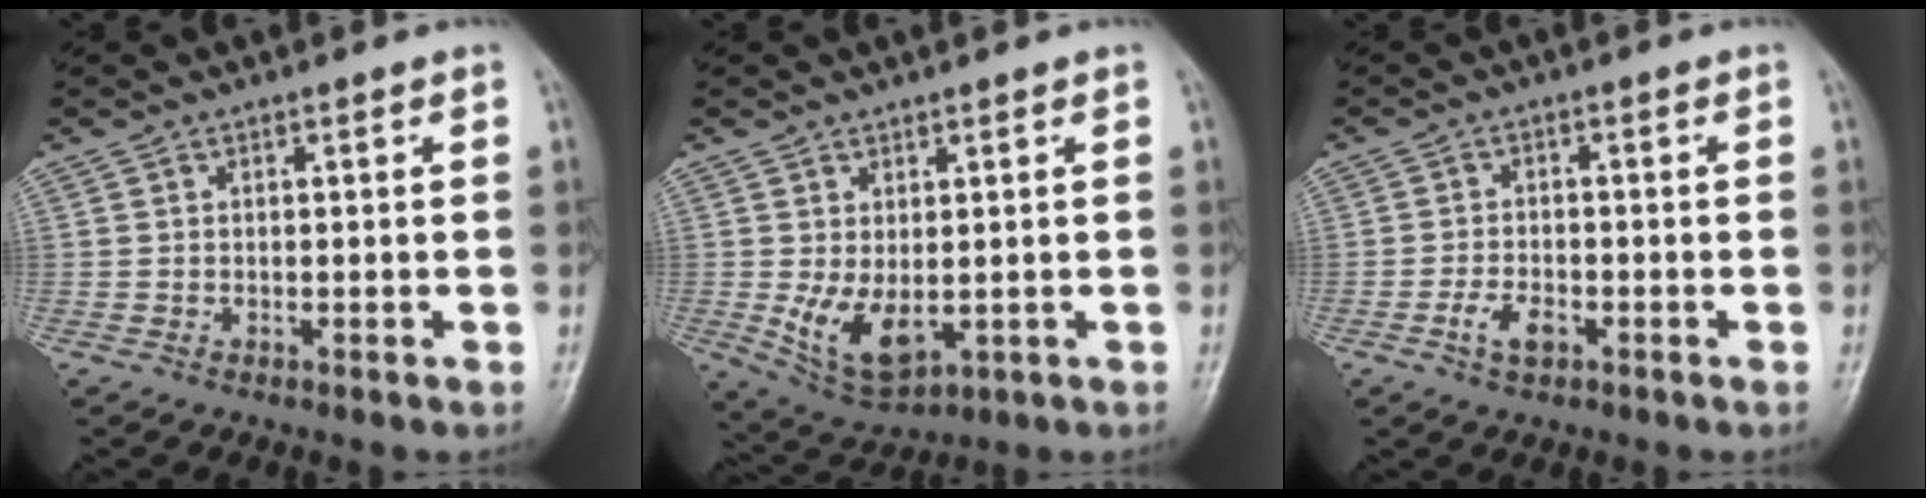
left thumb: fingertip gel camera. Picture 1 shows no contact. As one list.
[{"total": 7.9, "force": [0.0, 4.5, 6.5], "torque": [-0.109, -0.017, 0.019]}, {"total": 3.8, "force": [-1.8, 2.1, 2.6], "torque": [-0.050, 0.009, -0.033]}]